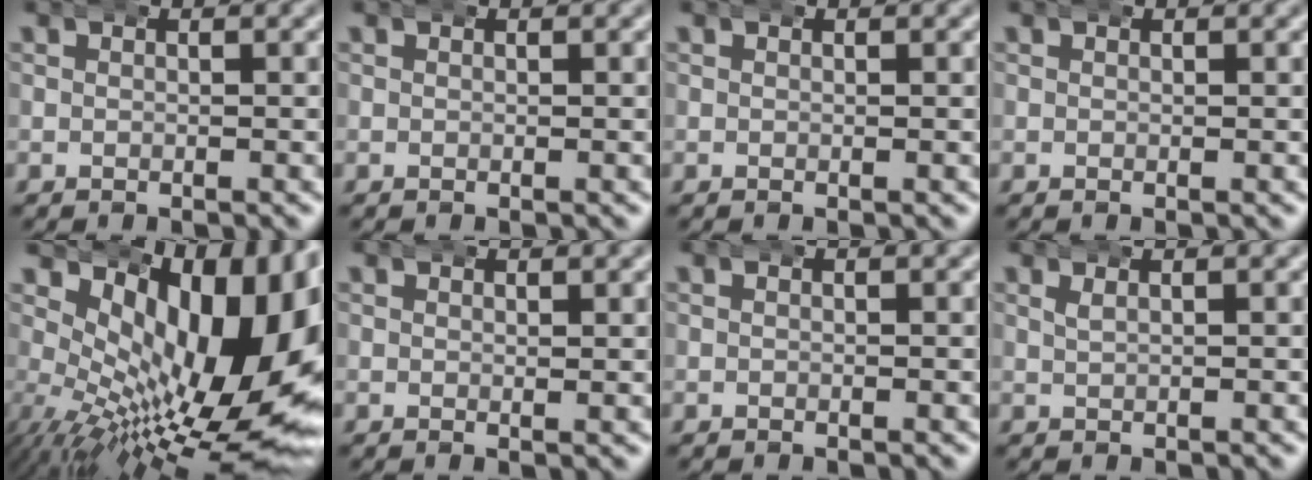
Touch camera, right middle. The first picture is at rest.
{"total": 0.0}
{"total": 0.0}
{"total": 0.0}
{"total": 16.0, "force": [1.0, 7.8, 14.0], "torque": [-0.192, -0.028, 0.029]}
{"total": 0.7, "force": [0.6, -0.1, 0.2], "torque": [0.000, -0.007, 0.010]}
{"total": 0.0}
{"total": 0.7, "force": [0.5, 0.0, 0.5], "torque": [-0.010, 0.001, 0.009]}